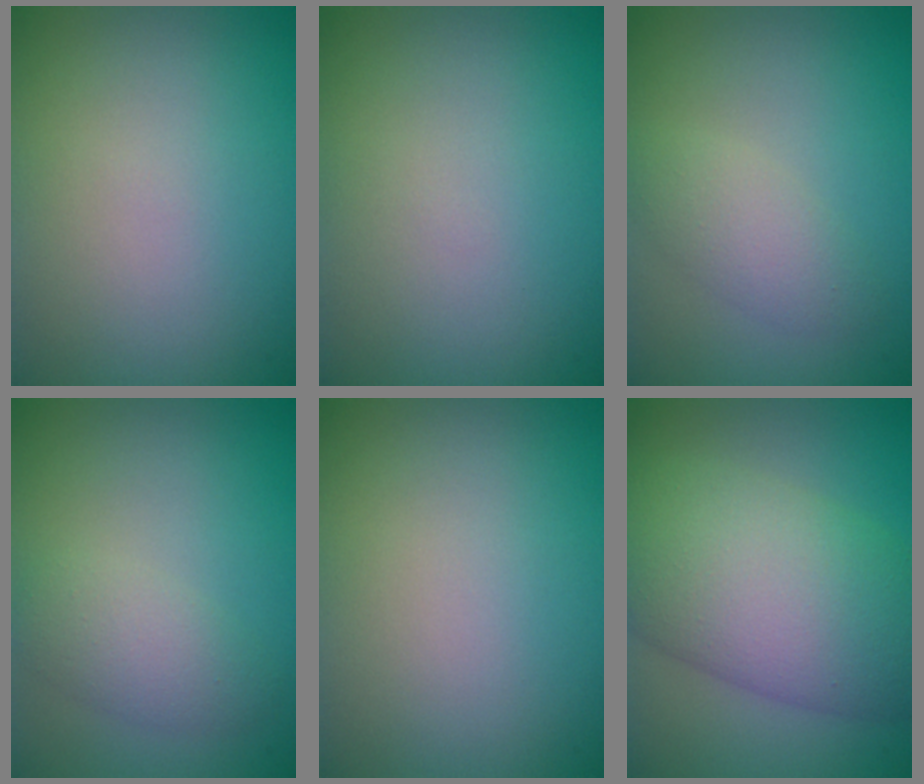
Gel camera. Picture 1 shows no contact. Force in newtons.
{"total": 0.0}
{"total": 2.4, "press": 2.4, "slide": 0.2}
{"total": 2.5, "press": 2.5, "slide": 0.0}
{"total": 0.0}
{"total": 10.7, "press": 10.7, "slide": 0.5}